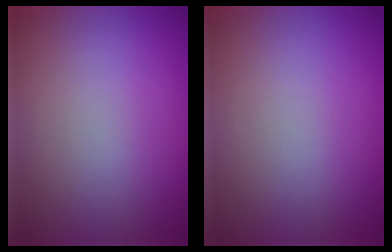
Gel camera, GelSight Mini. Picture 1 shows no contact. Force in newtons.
{"total": 0.0}